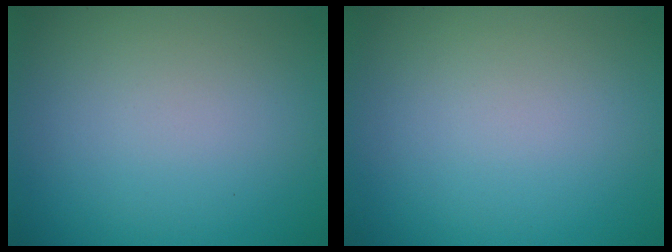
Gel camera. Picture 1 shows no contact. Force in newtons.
{"total": 0.0}